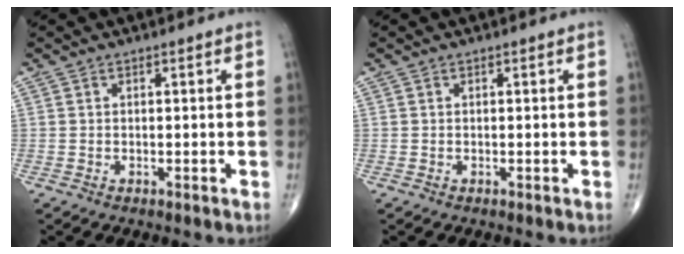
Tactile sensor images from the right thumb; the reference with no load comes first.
{"total": 0.0}